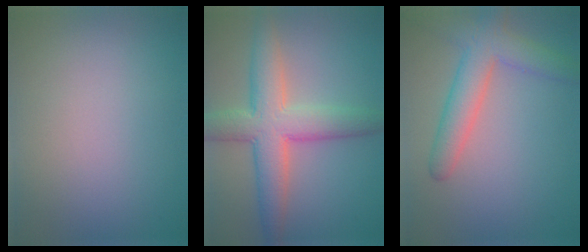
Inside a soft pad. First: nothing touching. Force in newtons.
{"total": 6.7, "press": 6.7, "slide": 0.6}
{"total": 4.7, "press": 4.7, "slide": 0.2}